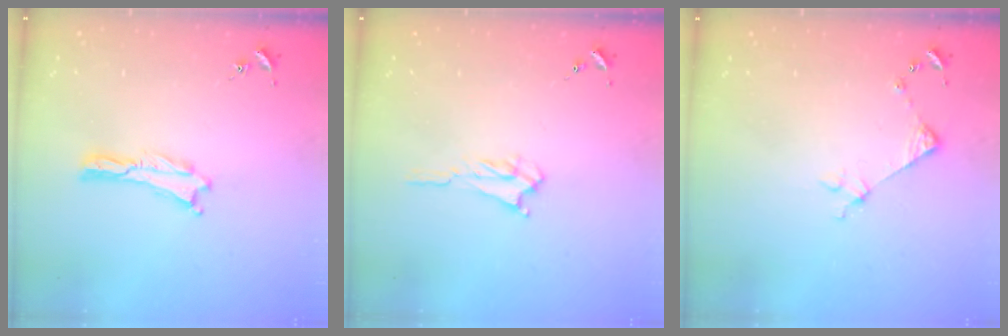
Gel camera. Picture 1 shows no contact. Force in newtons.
{"total": 2.5, "press": 2.5, "slide": 0.3}
{"total": 3.8, "press": 3.7, "slide": 0.3}